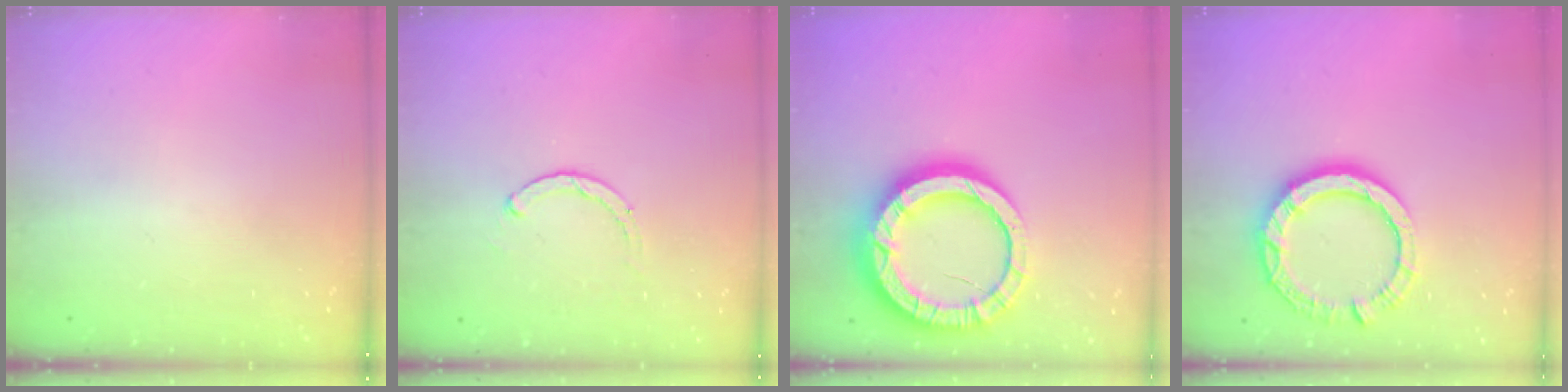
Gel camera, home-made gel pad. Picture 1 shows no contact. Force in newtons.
{"total": 1.1, "press": 1.0, "slide": 0.3}
{"total": 21.0, "press": 20.9, "slide": 2.2}
{"total": 13.2, "press": 13.1, "slide": 1.6}